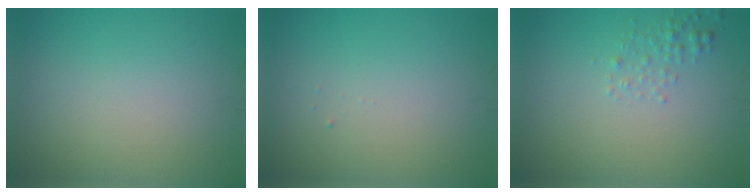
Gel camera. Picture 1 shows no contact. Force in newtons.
{"total": 0.0}
{"total": 1.3, "press": 1.3, "slide": 0.1}